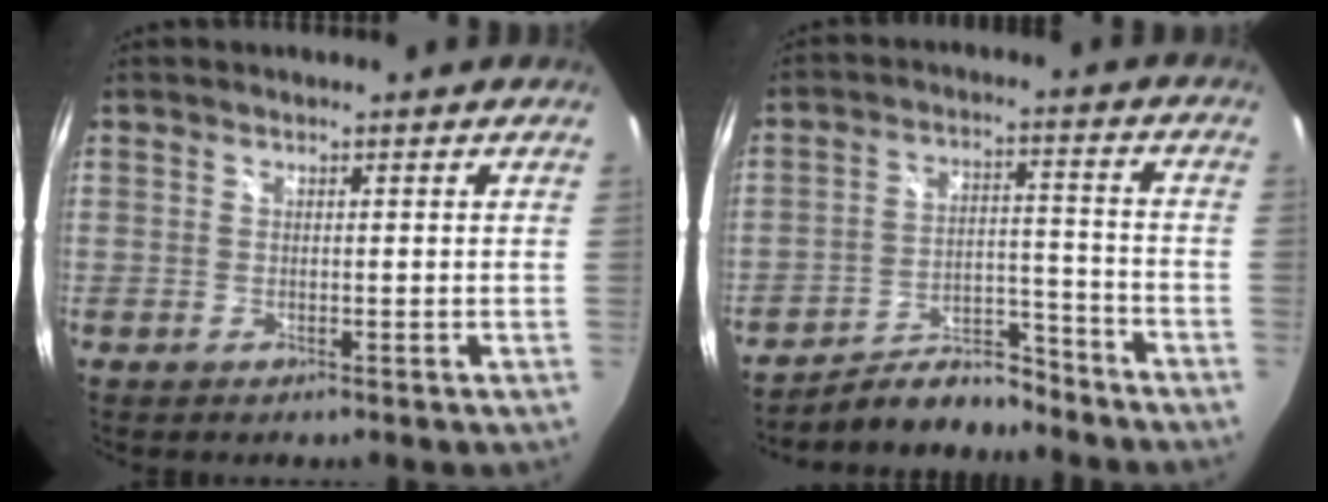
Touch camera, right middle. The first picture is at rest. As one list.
[{"total": 10.4, "force": [-9.8, 2.5, 2.1], "torque": [-0.045, 0.019, -0.154]}]